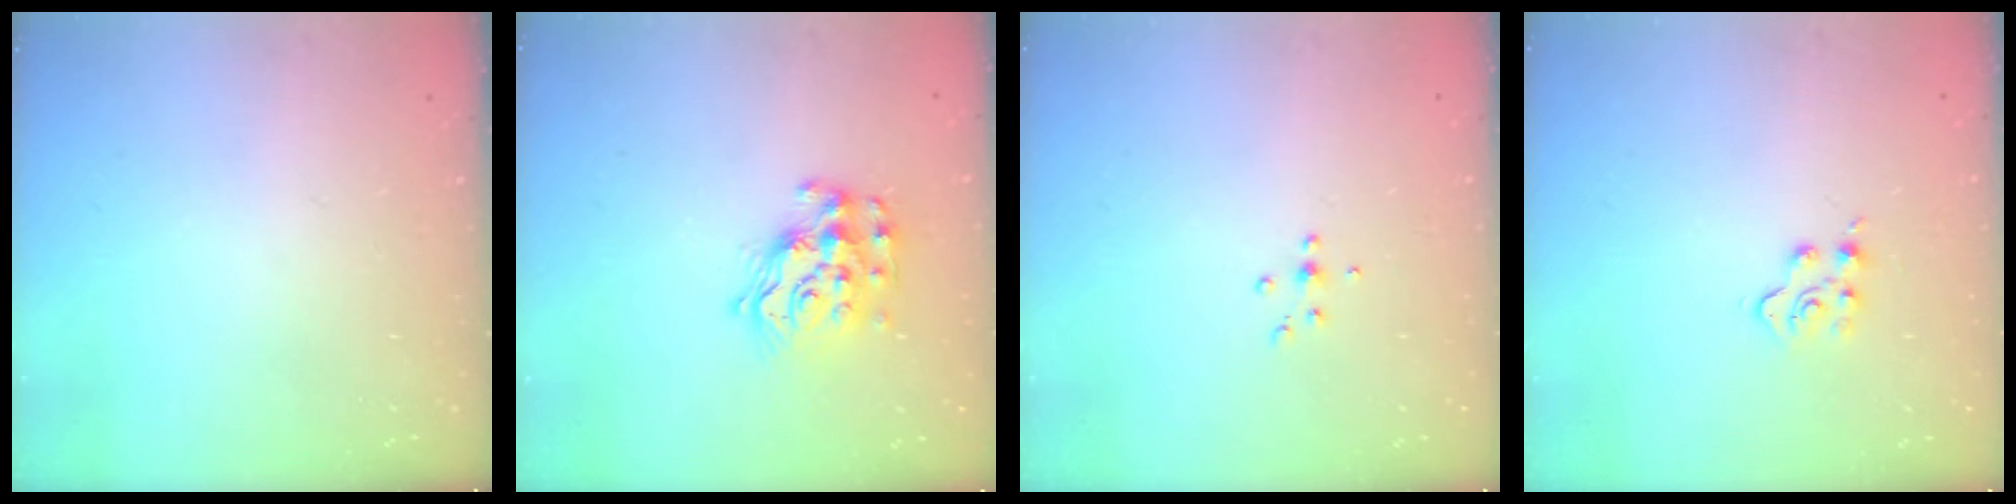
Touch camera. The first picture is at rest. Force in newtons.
{"total": 11.8, "press": 11.8, "slide": 0.7}
{"total": 4.6, "press": 4.4, "slide": 1.2}
{"total": 4.2, "press": 4.2, "slide": 0.5}